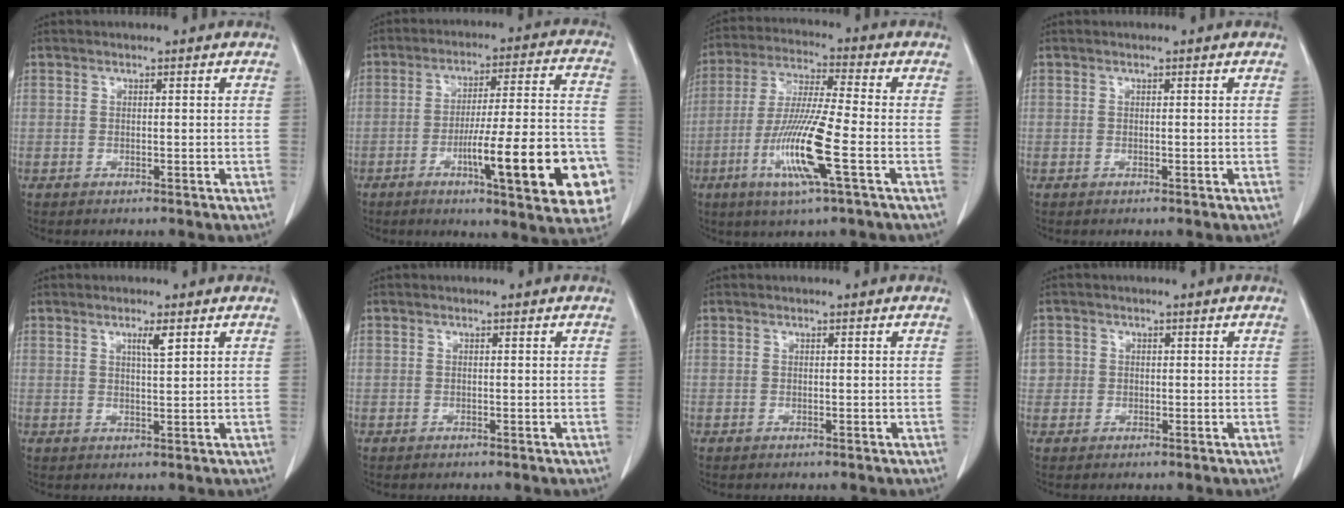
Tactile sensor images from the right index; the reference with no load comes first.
{"total": 20.4, "force": [-7.4, 2.4, 18.9], "torque": [-0.204, 0.012, -0.097]}
{"total": 12.8, "force": [-4.2, 0.0, 12.1], "torque": [-0.244, -0.018, -0.085]}
{"total": 0.0}
{"total": 2.3, "force": [1.3, 0.0, 2.0], "torque": [-0.038, -0.003, 0.022]}
{"total": 0.0}
{"total": 0.0}
{"total": 2.3, "force": [0.1, 2.3, 0.2], "torque": [0.009, 0.007, 0.003]}